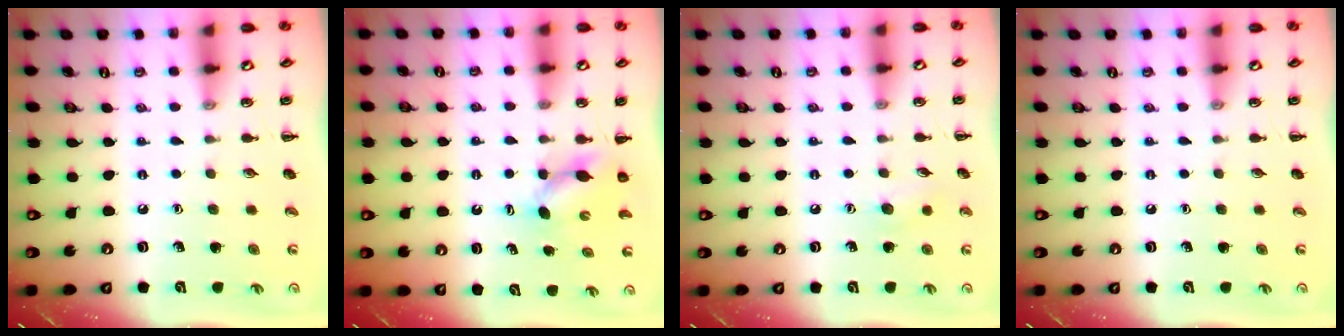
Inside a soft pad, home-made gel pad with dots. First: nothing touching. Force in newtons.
{"total": 4.5, "press": 4.4, "slide": 0.6}
{"total": 6.4, "press": 6.2, "slide": 1.4}
{"total": 0.0}